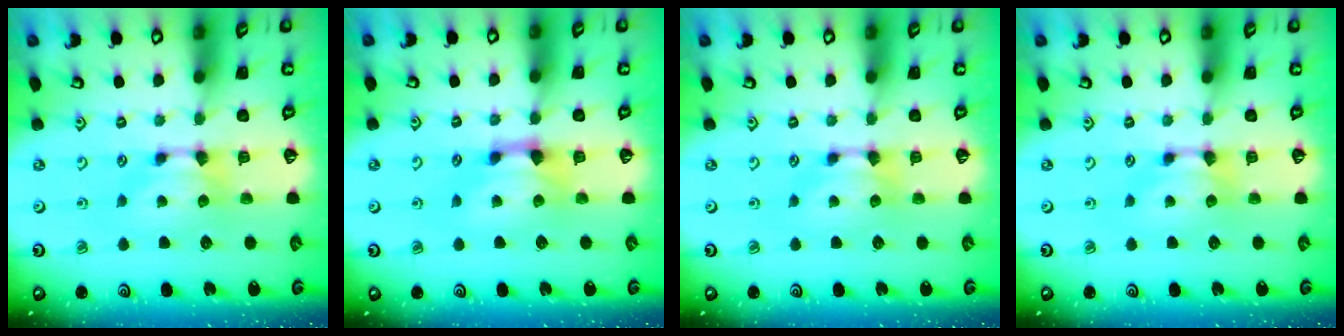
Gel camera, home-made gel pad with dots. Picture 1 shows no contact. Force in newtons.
{"total": 1.9, "press": 1.3, "slide": 1.4}
{"total": 0.0}
{"total": 0.0}